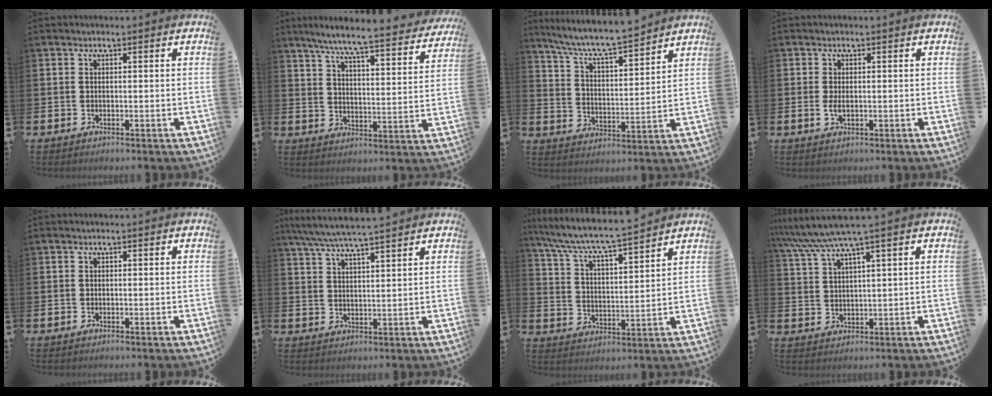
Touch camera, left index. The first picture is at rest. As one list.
[{"total": 7.6, "force": [6.8, 0.0, 3.2], "torque": [-0.080, -0.051, 0.113]}, {"total": 7.7, "force": [7.3, 0.5, 2.3], "torque": [-0.073, -0.056, 0.126]}, {"total": 1.6, "force": [0.0, 0.7, 1.5], "torque": [-0.020, -0.001, -0.003]}, {"total": 0.0}, {"total": 6.0, "force": [5.6, 0.0, 2.2], "torque": [-0.057, -0.023, 0.100]}, {"total": 7.0, "force": [6.6, 0.2, 2.3], "torque": [-0.071, -0.053, 0.109]}, {"total": 5.9, "force": [4.6, 0.1, 3.8], "torque": [-0.088, -0.012, 0.078]}]